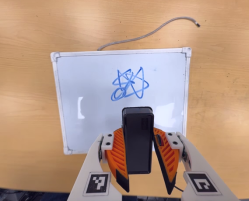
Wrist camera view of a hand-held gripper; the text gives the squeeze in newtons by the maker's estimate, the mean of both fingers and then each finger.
{"total": 6.0, "left": 5.8, "right": 6.3}